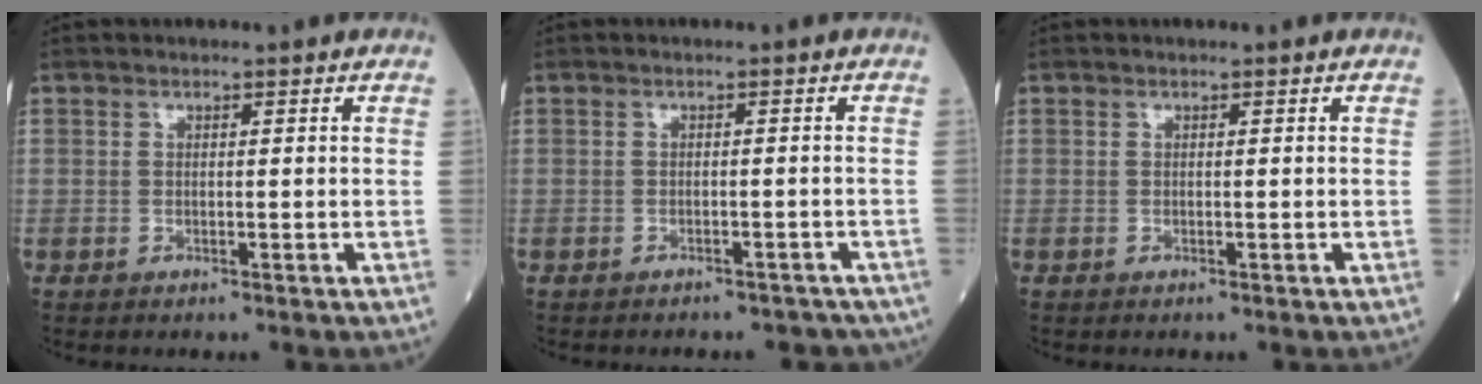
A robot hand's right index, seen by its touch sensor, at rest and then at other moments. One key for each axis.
{"total": 7.5, "fx": -6.5, "fy": 3.4, "fz": 1.5, "tx": -0.018, "ty": 0.001, "tz": -0.062}
{"total": 0.0}